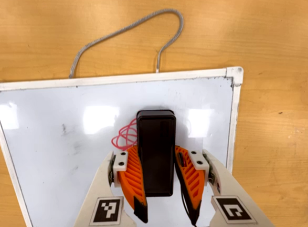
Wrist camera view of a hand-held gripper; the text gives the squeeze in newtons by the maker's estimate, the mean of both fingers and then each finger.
{"total": 13.7, "left": 13.4, "right": 14.1}